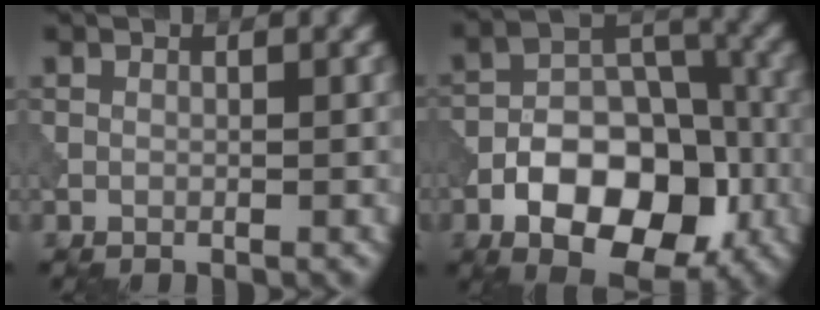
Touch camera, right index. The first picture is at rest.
{"total": 10.4, "force": [-4.4, 6.2, 7.1], "torque": [-0.112, 0.000, -0.074]}